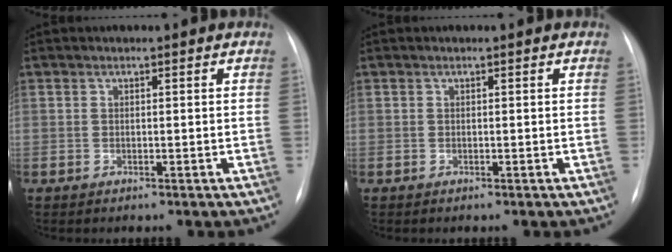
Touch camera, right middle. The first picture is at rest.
{"total": 0.0}